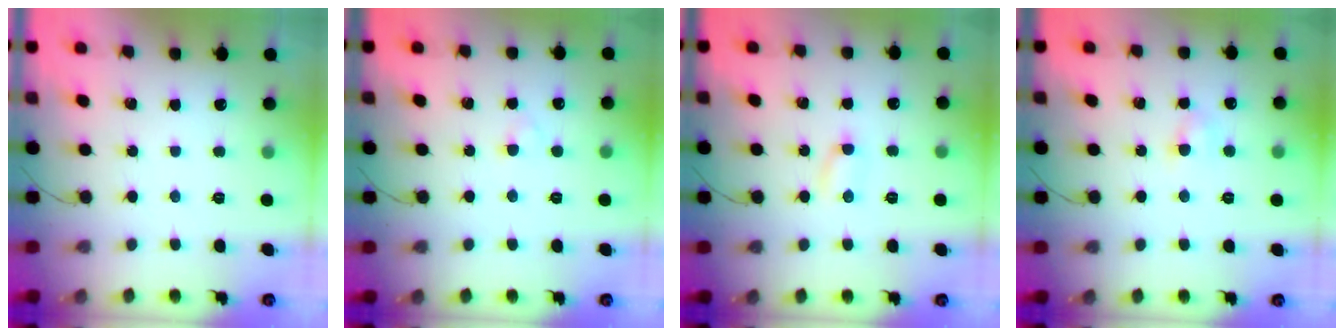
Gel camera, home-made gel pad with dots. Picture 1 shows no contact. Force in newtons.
{"total": 1.5, "press": 1.3, "slide": 0.8}
{"total": 2.4, "press": 2.3, "slide": 0.7}
{"total": 3.7, "press": 3.4, "slide": 1.4}